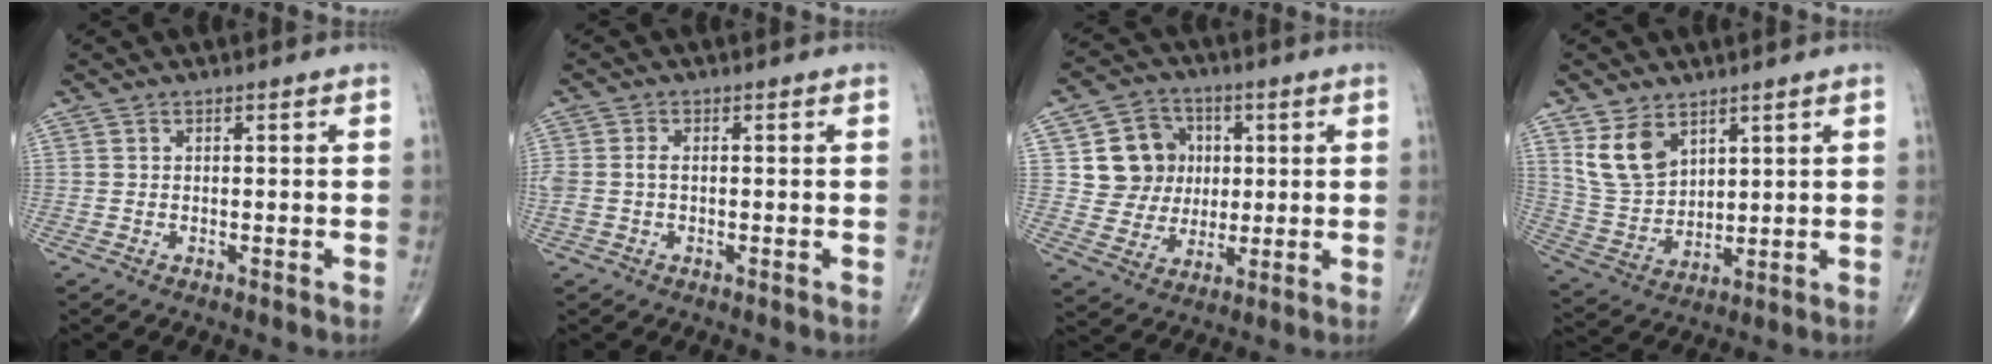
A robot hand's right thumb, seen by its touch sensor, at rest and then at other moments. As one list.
[{"total": 3.0, "force": [-0.1, 1.9, 2.4], "torque": [-0.070, 0.007, -0.002]}, {"total": 11.3, "force": [2.2, 10.3, 4.0], "torque": [-0.022, 0.003, 0.042]}, {"total": 9.6, "force": [5.2, 5.9, 5.4], "torque": [-0.088, -0.023, 0.119]}]